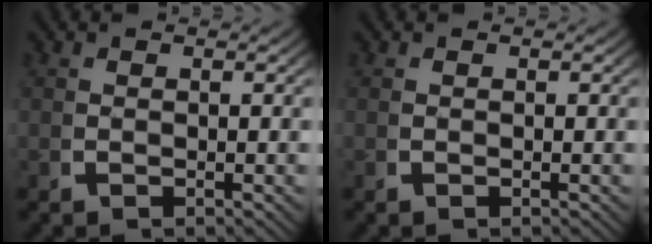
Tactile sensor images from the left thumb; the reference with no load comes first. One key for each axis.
{"total": 0.0}